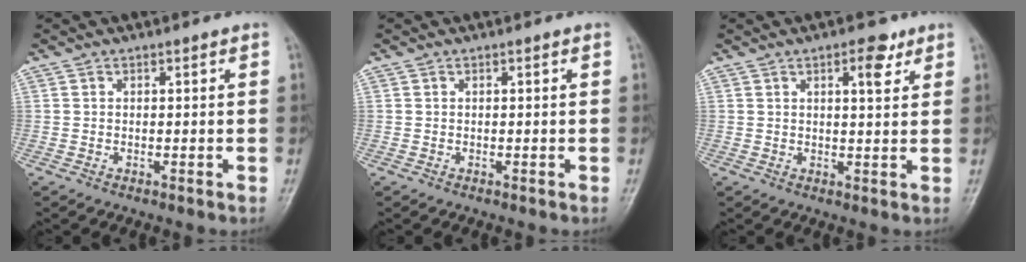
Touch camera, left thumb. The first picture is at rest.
{"total": 0.0}
{"total": 4.7, "force": [2.5, 1.8, 3.5], "torque": [-0.039, -0.011, 0.033]}